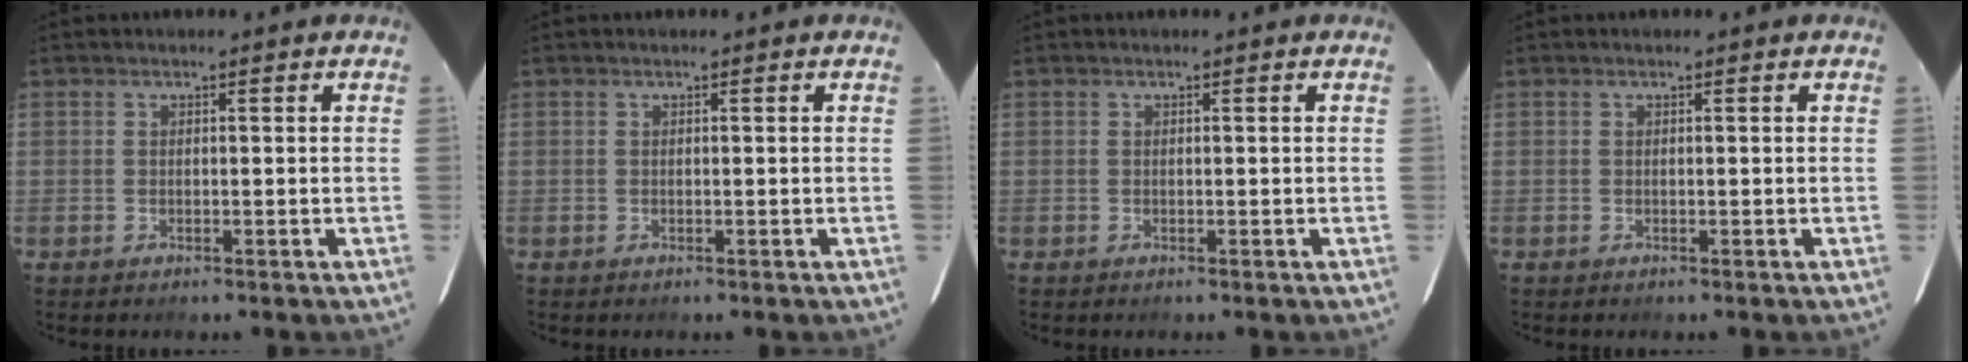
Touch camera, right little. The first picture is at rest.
{"total": 0.0}
{"total": 0.0}
{"total": 0.0}